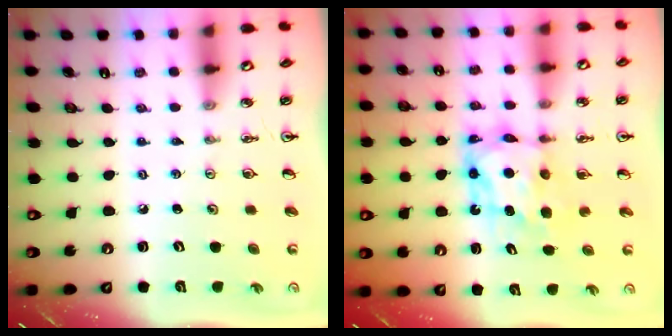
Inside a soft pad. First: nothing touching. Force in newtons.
{"total": 7.5, "press": 7.5, "slide": 0.6}